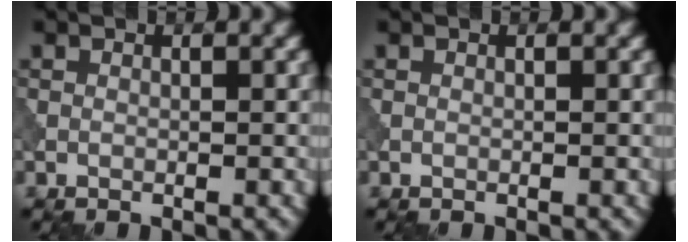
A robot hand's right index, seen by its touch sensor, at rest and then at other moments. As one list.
[{"total": 0.0}]